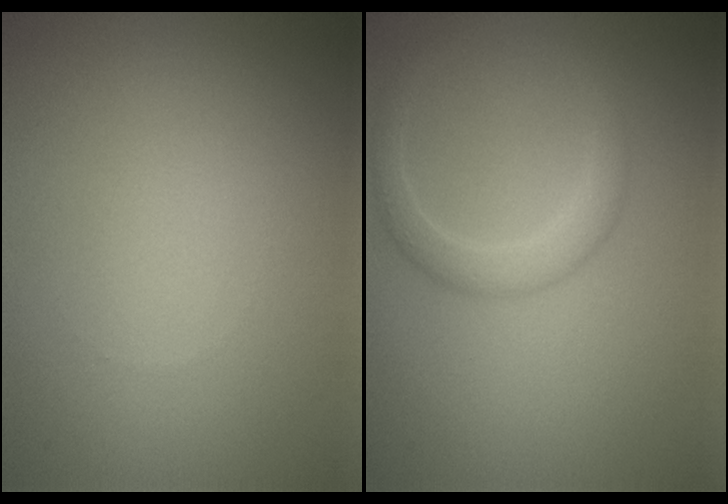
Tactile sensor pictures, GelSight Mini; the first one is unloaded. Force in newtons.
{"total": 2.3, "press": 2.3, "slide": 0.2}